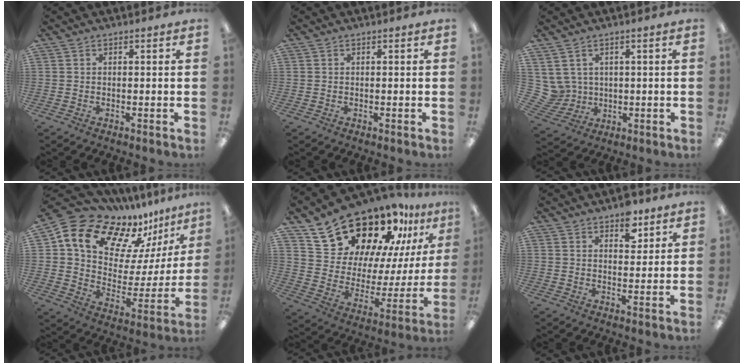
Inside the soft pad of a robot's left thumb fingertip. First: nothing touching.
{"total": 0.0}
{"total": 5.6, "force": [2.1, 5.2, 0.4], "torque": [-0.042, -0.013, 0.044]}
{"total": 16.1, "force": [12.1, 8.7, 6.2], "torque": [-0.122, -0.089, 0.212]}
{"total": 22.5, "force": [18.4, 10.0, 8.1], "torque": [-0.136, -0.133, 0.333]}
{"total": 6.3, "force": [4.2, 3.5, 3.2], "torque": [-0.025, -0.020, 0.067]}